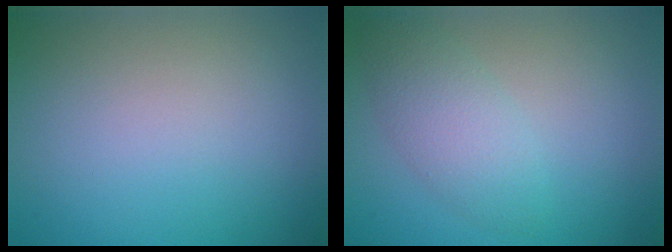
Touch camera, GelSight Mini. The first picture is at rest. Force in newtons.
{"total": 3.1, "press": 3.1, "slide": 0.1}